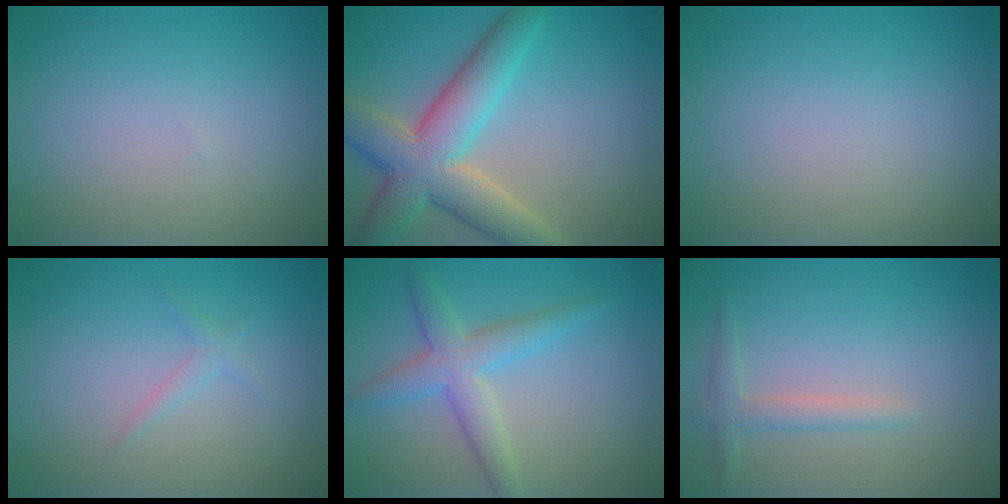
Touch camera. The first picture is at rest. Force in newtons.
{"total": 9.3, "press": 9.3, "slide": 0.4}
{"total": 0.0}
{"total": 1.0, "press": 1.0, "slide": 0.0}
{"total": 3.9, "press": 3.9, "slide": 0.1}
{"total": 1.8, "press": 1.7, "slide": 0.1}